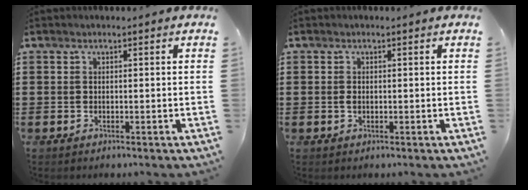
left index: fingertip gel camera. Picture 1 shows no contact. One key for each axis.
{"total": 0.9, "fx": 0.0, "fy": 0.4, "fz": 0.8, "tx": -0.017, "ty": 0.000, "tz": 0.000}